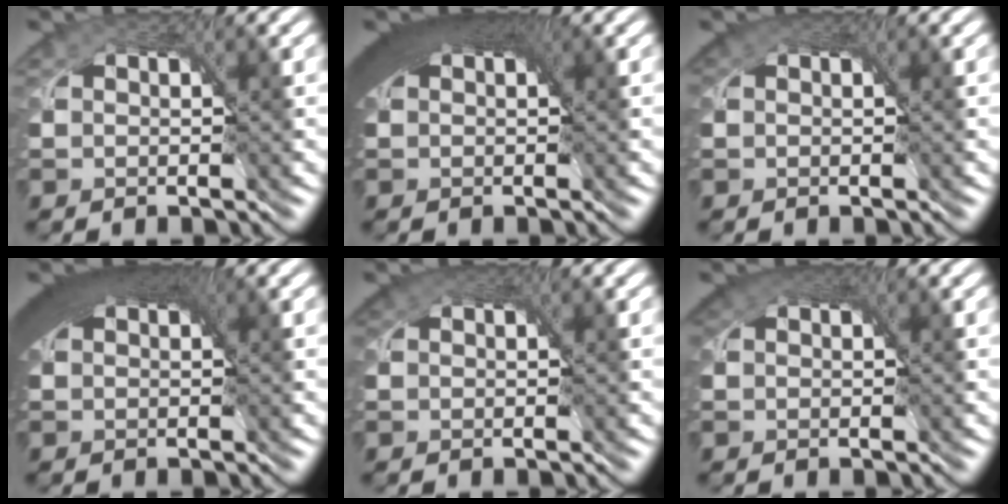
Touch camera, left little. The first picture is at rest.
{"total": 8.0, "force": [3.0, 3.9, 6.2], "torque": [-0.098, 0.018, 0.032]}
{"total": 1.1, "force": [0.6, 0.7, 0.6], "torque": [-0.011, 0.001, 0.006]}
{"total": 7.7, "force": [3.0, 3.8, 6.0], "torque": [-0.095, 0.018, 0.032]}
{"total": 1.5, "force": [0.8, 1.0, 0.8], "torque": [-0.016, 0.002, 0.009]}
{"total": 3.1, "force": [1.7, 1.9, 1.8], "torque": [-0.031, 0.007, 0.019]}